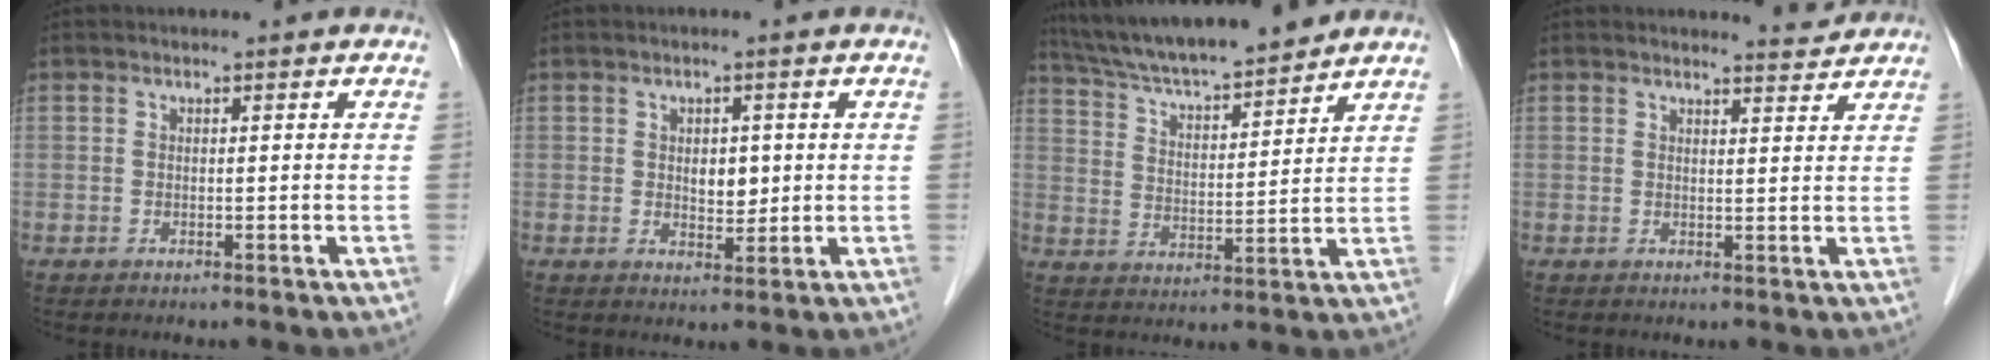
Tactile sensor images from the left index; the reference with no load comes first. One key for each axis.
{"total": 3.1, "fx": 0.5, "fy": 2.0, "fz": 2.4, "tx": -0.036, "ty": -0.001, "tz": 0.013}
{"total": 16.1, "fx": 14.5, "fy": 1.6, "fz": 6.8, "tx": -0.121, "ty": 0.018, "tz": 0.244}
{"total": 2.7, "fx": 2.7, "fy": -0.1, "fz": -0.2, "tx": -0.007, "ty": -0.013, "tz": 0.033}